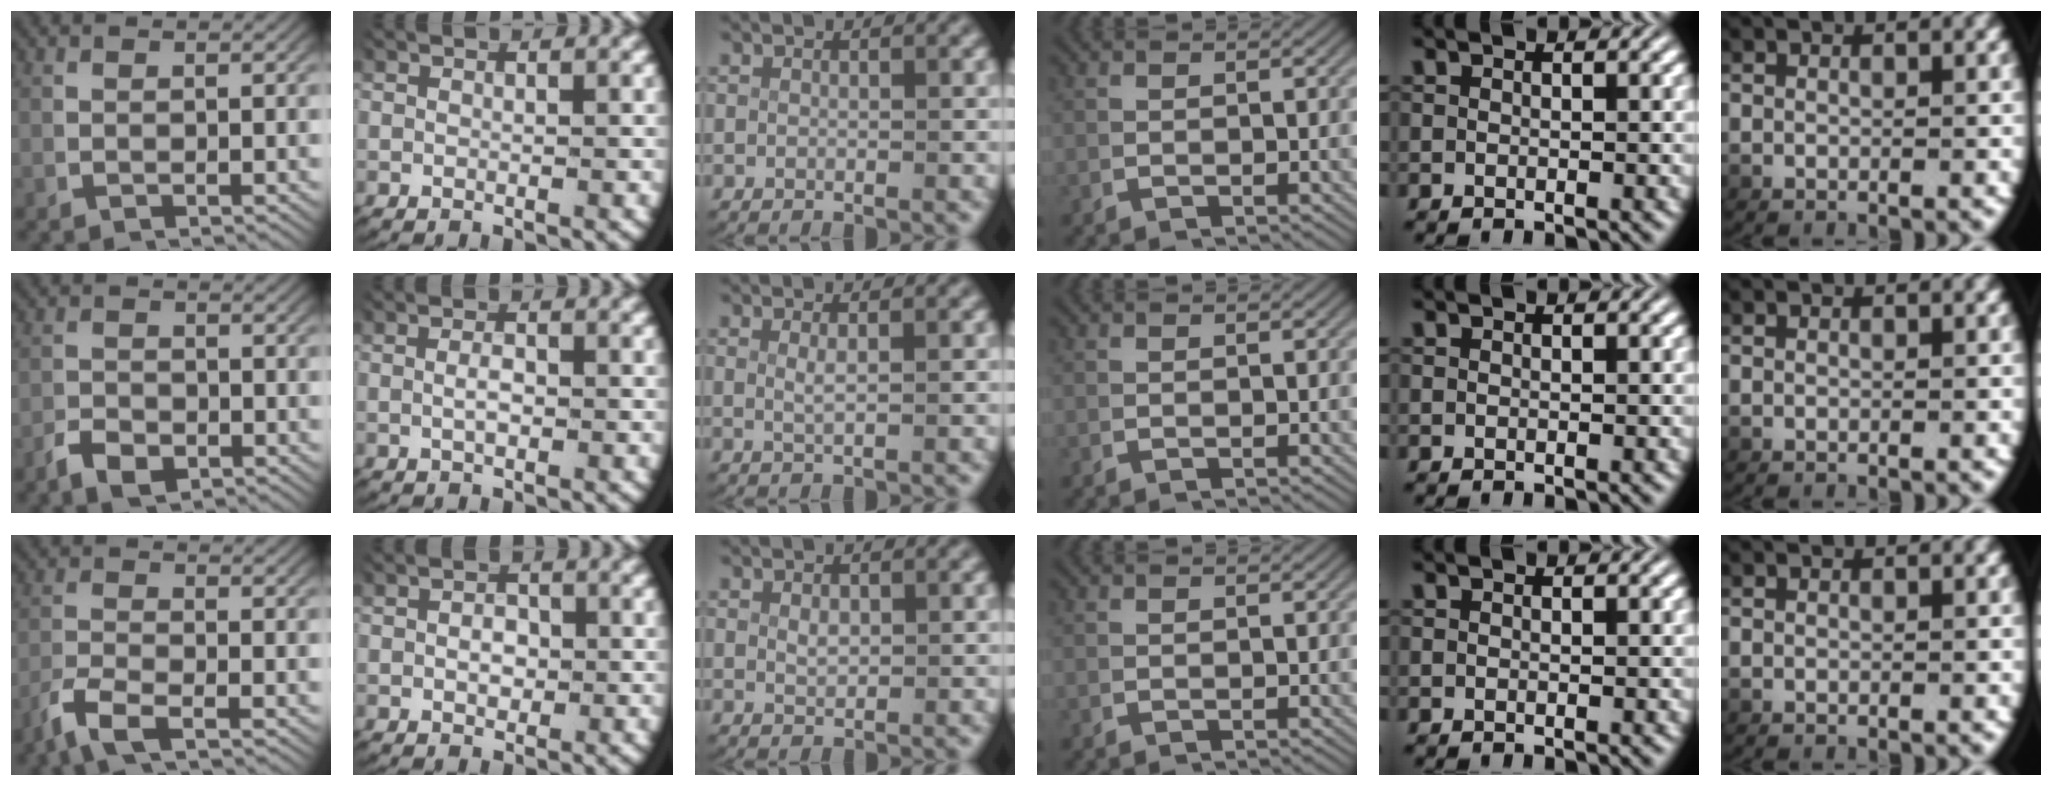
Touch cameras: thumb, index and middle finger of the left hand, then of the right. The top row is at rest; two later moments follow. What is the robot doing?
{"motion": "lift_and_place", "object": "card"}